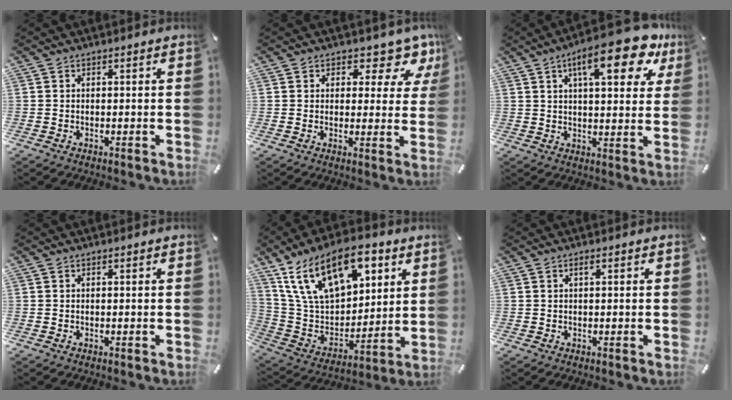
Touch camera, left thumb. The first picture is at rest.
{"total": 8.2, "force": [5.5, 4.3, 4.3], "torque": [-0.040, -0.044, 0.088]}
{"total": 17.8, "force": [9.0, 5.6, 14.3], "torque": [-0.214, -0.030, 0.136]}
{"total": 0.0}
{"total": 21.6, "force": [11.4, 12.6, 13.3], "torque": [-0.268, -0.046, 0.202]}
{"total": 1.2, "force": [0.3, 0.2, 1.1], "torque": [-0.022, 0.002, 0.005]}